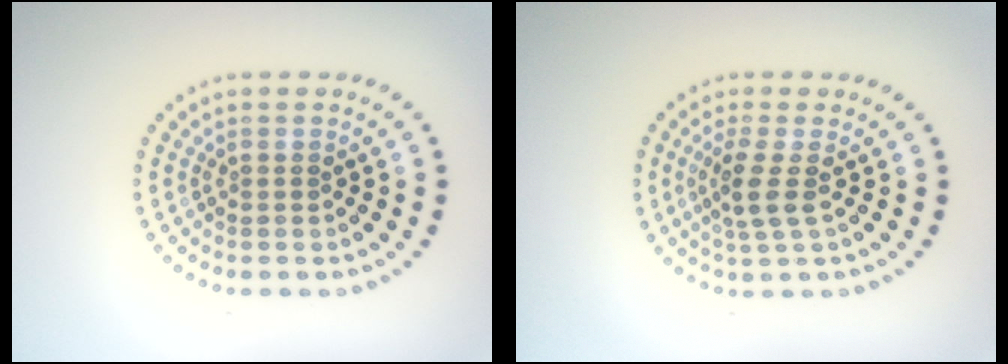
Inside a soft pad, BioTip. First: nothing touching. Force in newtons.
{"total": 2.5, "press": 2.0, "slide": 1.6}